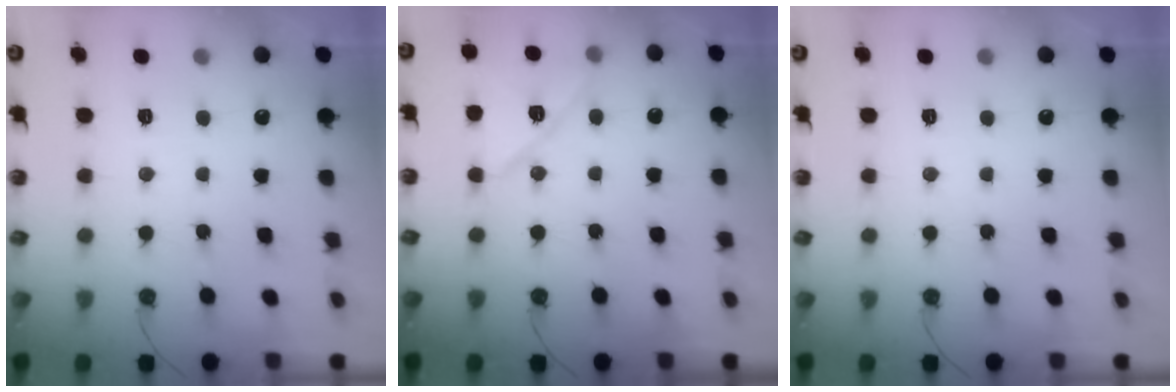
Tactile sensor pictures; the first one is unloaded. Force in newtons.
{"total": 11.4, "press": 11.4, "slide": 0.8}
{"total": 0.0}